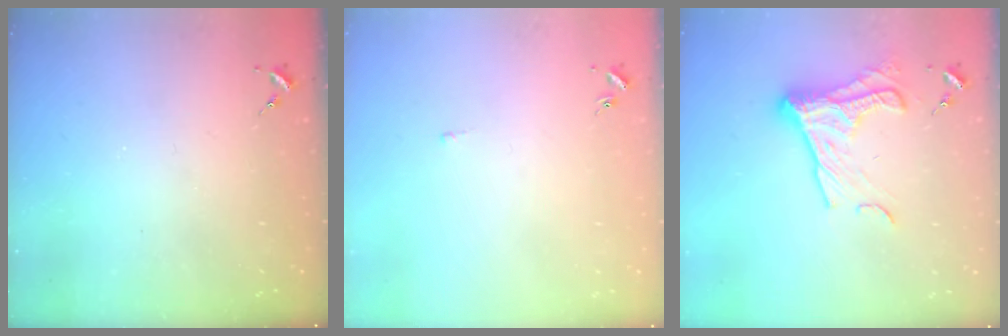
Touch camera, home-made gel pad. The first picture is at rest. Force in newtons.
{"total": 2.0, "press": 1.9, "slide": 0.4}
{"total": 14.5, "press": 14.5, "slide": 1.2}